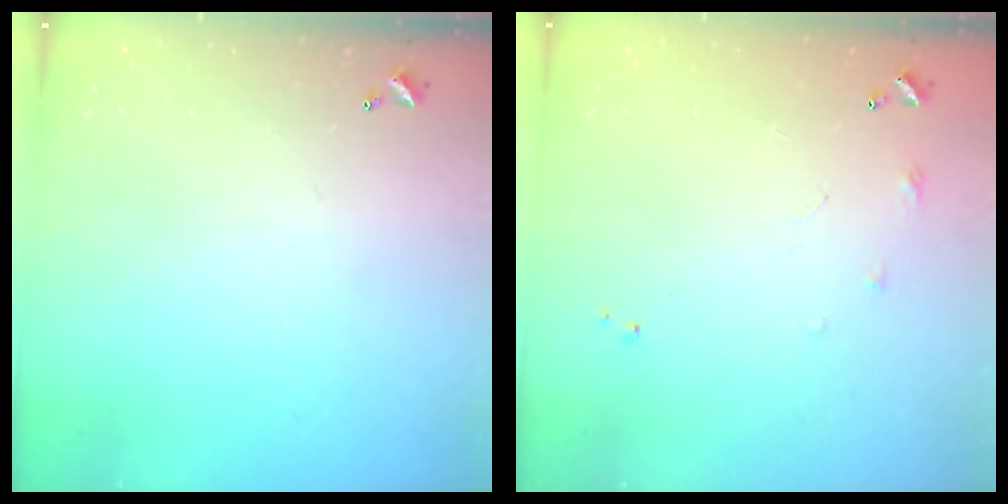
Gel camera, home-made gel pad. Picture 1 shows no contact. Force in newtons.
{"total": 5.9, "press": 5.9, "slide": 0.8}